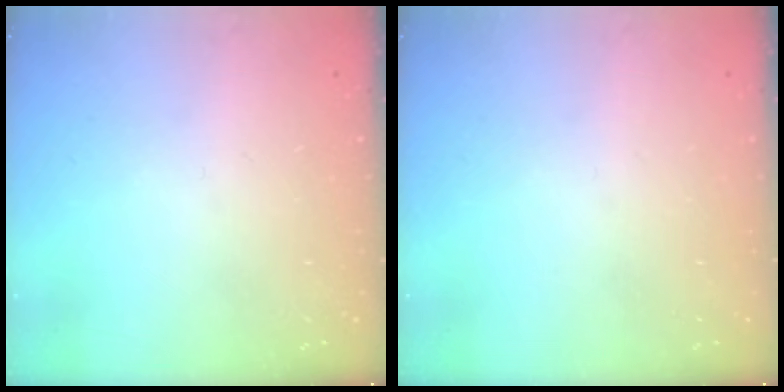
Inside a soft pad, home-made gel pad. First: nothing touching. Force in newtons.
{"total": 0.0}